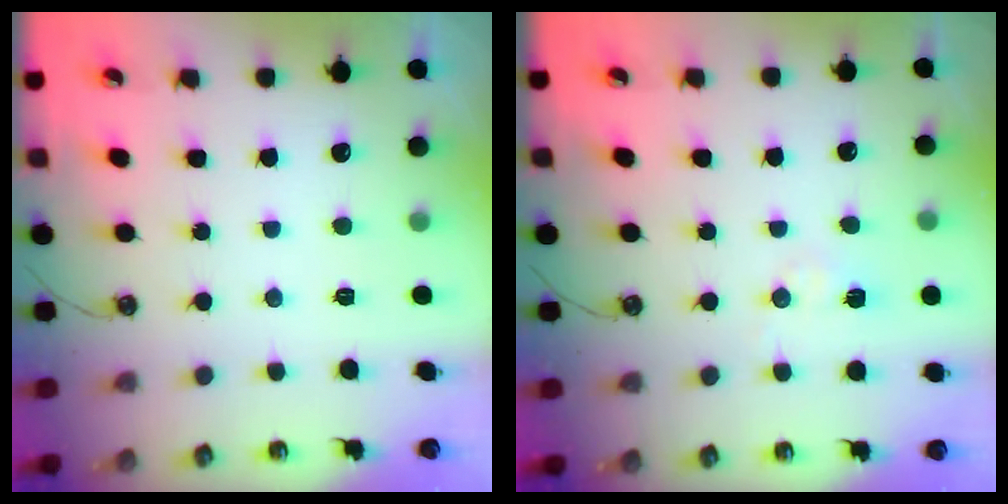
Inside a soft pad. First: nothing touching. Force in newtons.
{"total": 4.6, "press": 4.6, "slide": 0.3}